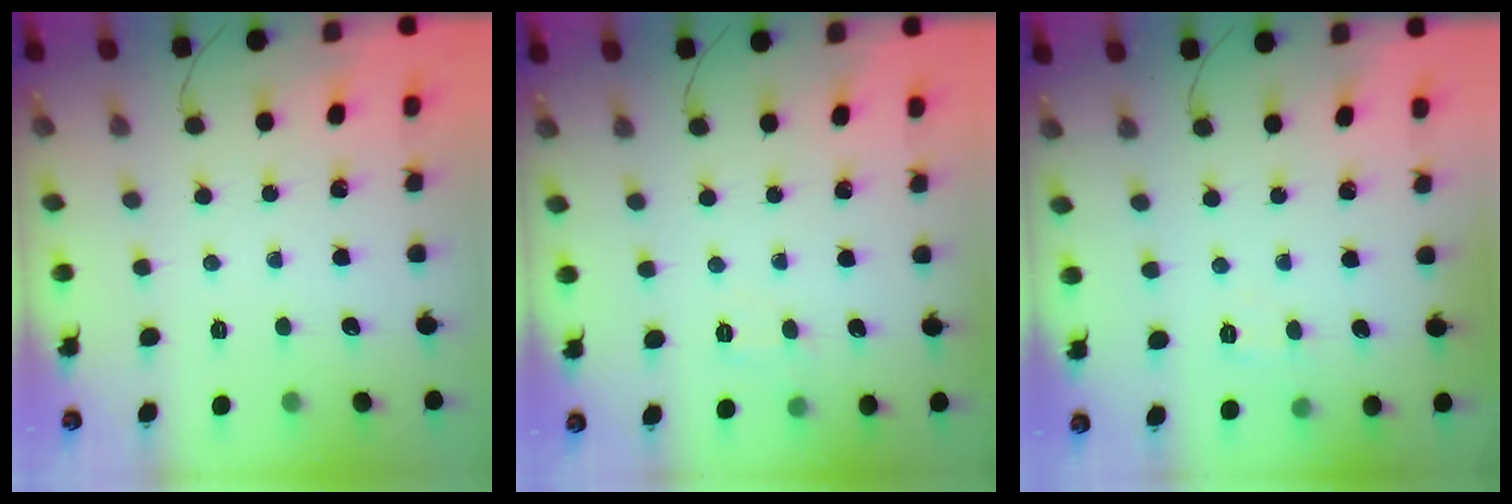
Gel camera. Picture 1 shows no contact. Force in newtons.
{"total": 5.0, "press": 4.9, "slide": 1.1}
{"total": 3.6, "press": 3.3, "slide": 1.5}